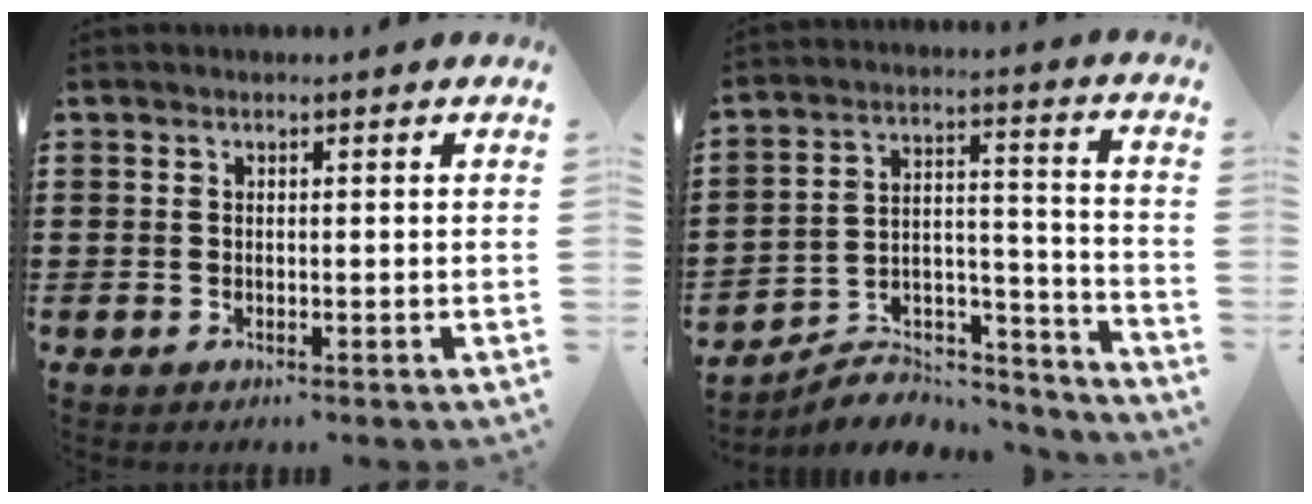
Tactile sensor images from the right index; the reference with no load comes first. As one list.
[{"total": 6.5, "force": [-5.9, 2.4, 1.3], "torque": [-0.017, 0.015, -0.114]}]